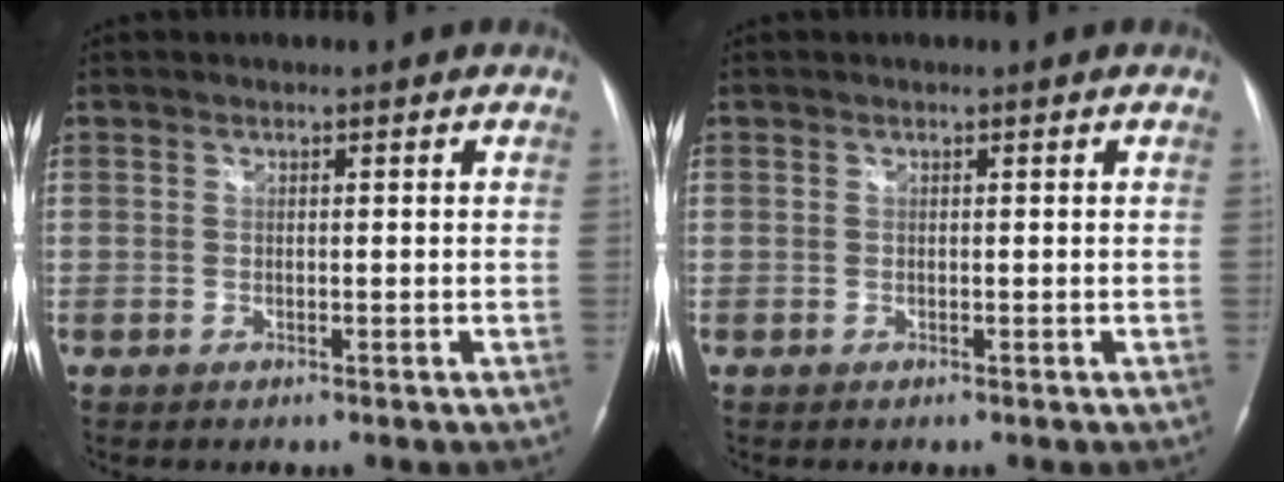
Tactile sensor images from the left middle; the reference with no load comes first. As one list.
[{"total": 0.0}]